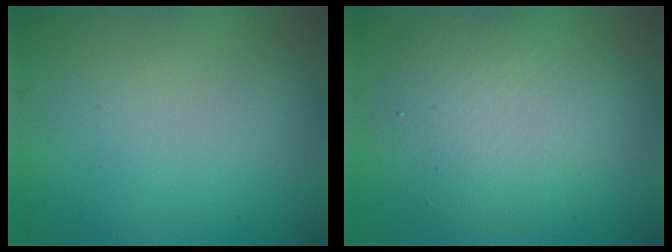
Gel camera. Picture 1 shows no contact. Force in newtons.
{"total": 5.7, "press": 5.7, "slide": 0.6}